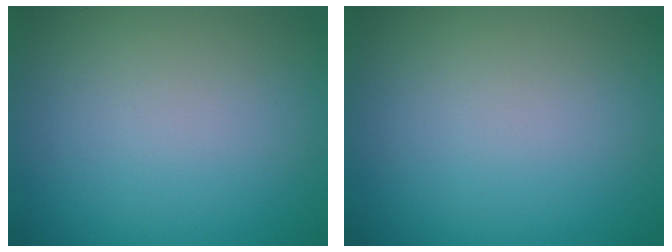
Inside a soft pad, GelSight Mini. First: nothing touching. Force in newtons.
{"total": 0.0}